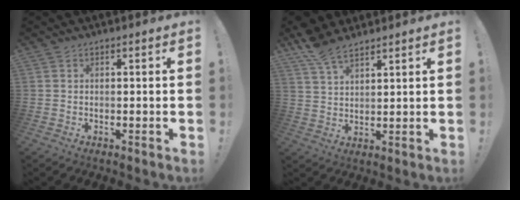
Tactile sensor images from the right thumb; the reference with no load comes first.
{"total": 8.4, "force": [6.8, 3.1, 4.0], "torque": [-0.086, -0.030, 0.132]}